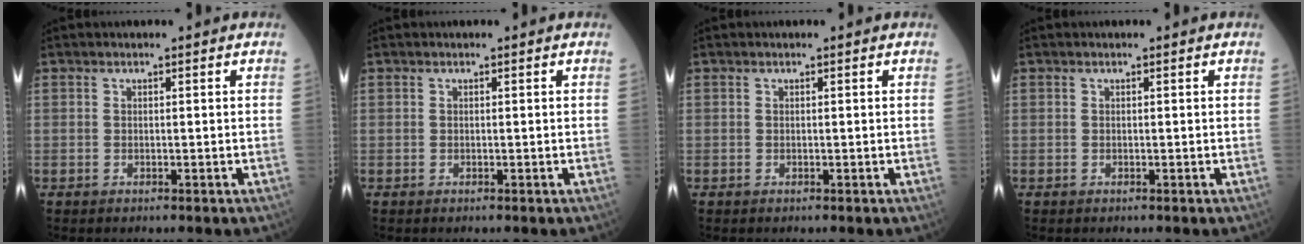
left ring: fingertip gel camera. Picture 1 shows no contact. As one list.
[{"total": 0.0}, {"total": 0.0}, {"total": 0.0}]